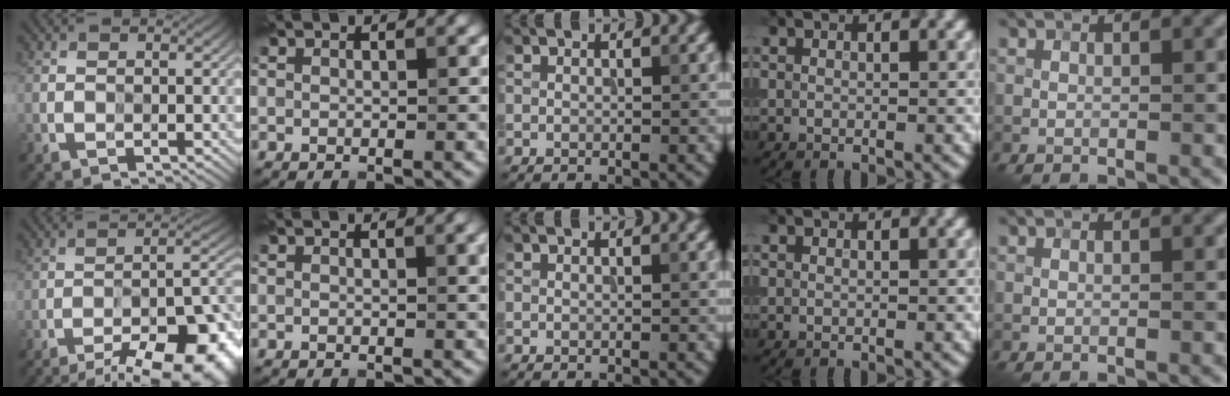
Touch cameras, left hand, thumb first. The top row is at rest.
{"thumb": {"total": 16.7, "force": [-11.7, 5.2, 10.8], "torque": [-0.124, -0.001, -0.168]}, "index": {"total": 2.0, "force": [0.8, 0.6, 1.7], "torque": [-0.023, 0.002, 0.015]}}